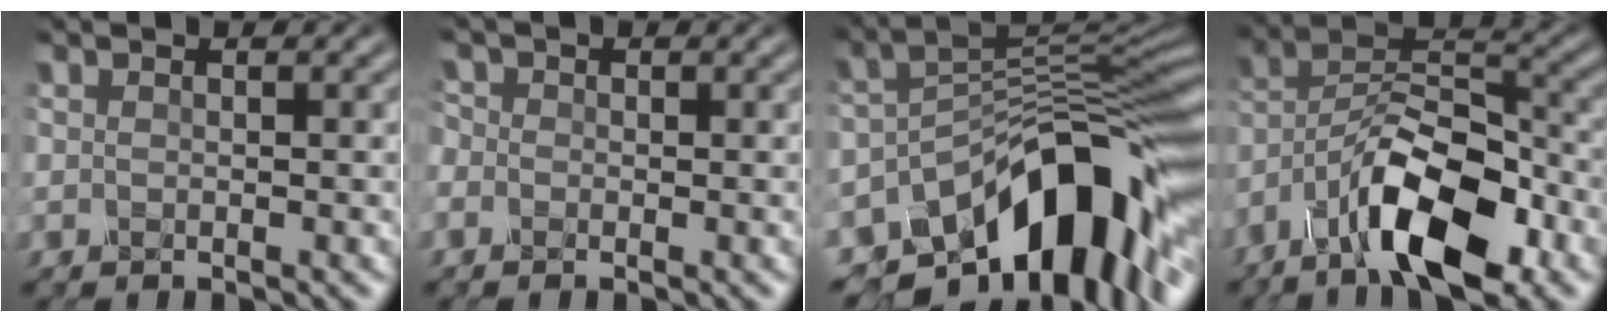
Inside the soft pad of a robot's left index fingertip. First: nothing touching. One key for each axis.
{"total": 0.7, "fx": -0.3, "fy": 0.6, "fz": -0.3, "tx": -0.001, "ty": -0.002, "tz": -0.005}
{"total": 12.9, "fx": -7.7, "fy": 5.8, "fz": 8.6, "tx": -0.120, "ty": 0.000, "tz": -0.126}
{"total": 10.6, "fx": -6.9, "fy": 3.5, "fz": 7.2, "tx": -0.124, "ty": 0.011, "tz": -0.130}